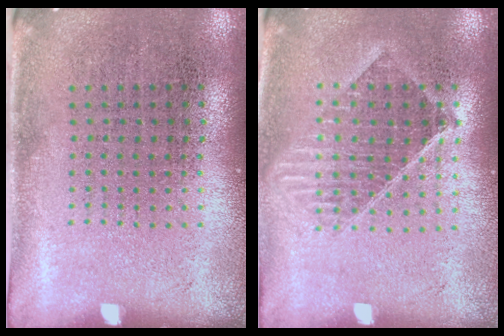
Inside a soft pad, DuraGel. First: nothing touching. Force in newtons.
{"total": 1.4, "press": 1.3, "slide": 0.6}